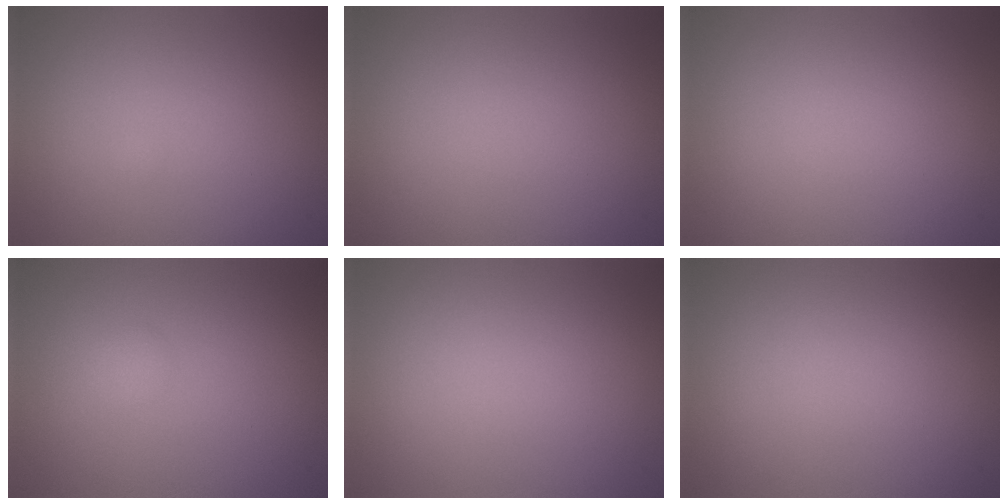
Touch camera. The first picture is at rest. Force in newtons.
{"total": 0.0}
{"total": 0.0}
{"total": 0.8, "press": 0.8, "slide": 0.1}
{"total": 0.0}
{"total": 0.0}